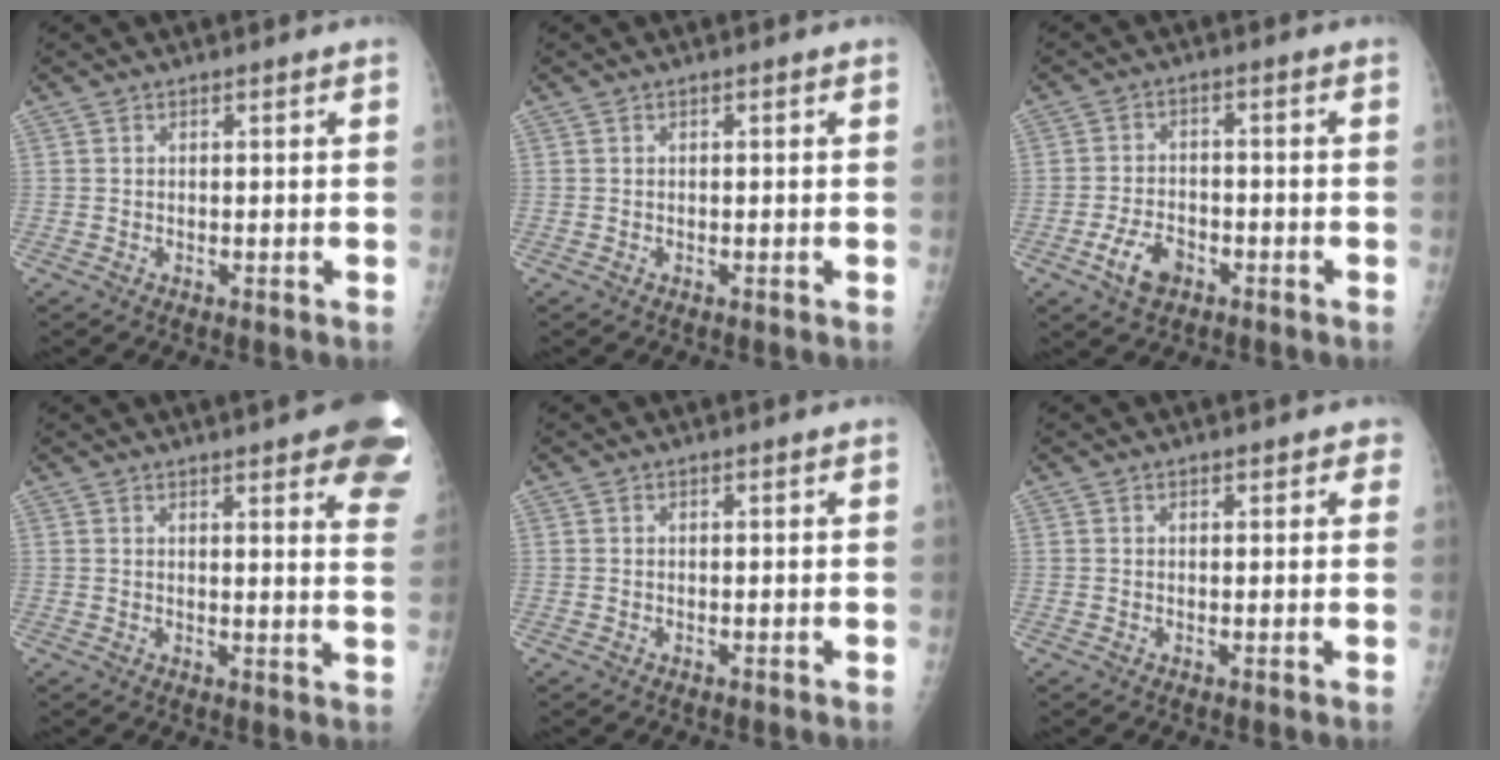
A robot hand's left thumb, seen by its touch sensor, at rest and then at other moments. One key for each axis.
{"total": 0.0}
{"total": 6.1, "fx": -3.2, "fy": 3.7, "fz": 3.7, "tx": -0.061, "ty": 0.019, "tz": -0.054}
{"total": 15.7, "fx": 9.6, "fy": 3.6, "fz": 11.9, "tx": -0.124, "ty": -0.033, "tz": 0.096}
{"total": 0.0}
{"total": 1.8, "fx": 1.2, "fy": 1.0, "fz": 0.9, "tx": 0.010, "ty": -0.002, "tz": 0.008}